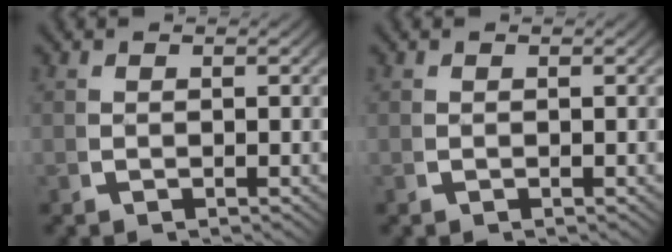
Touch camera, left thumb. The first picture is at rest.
{"total": 0.0}